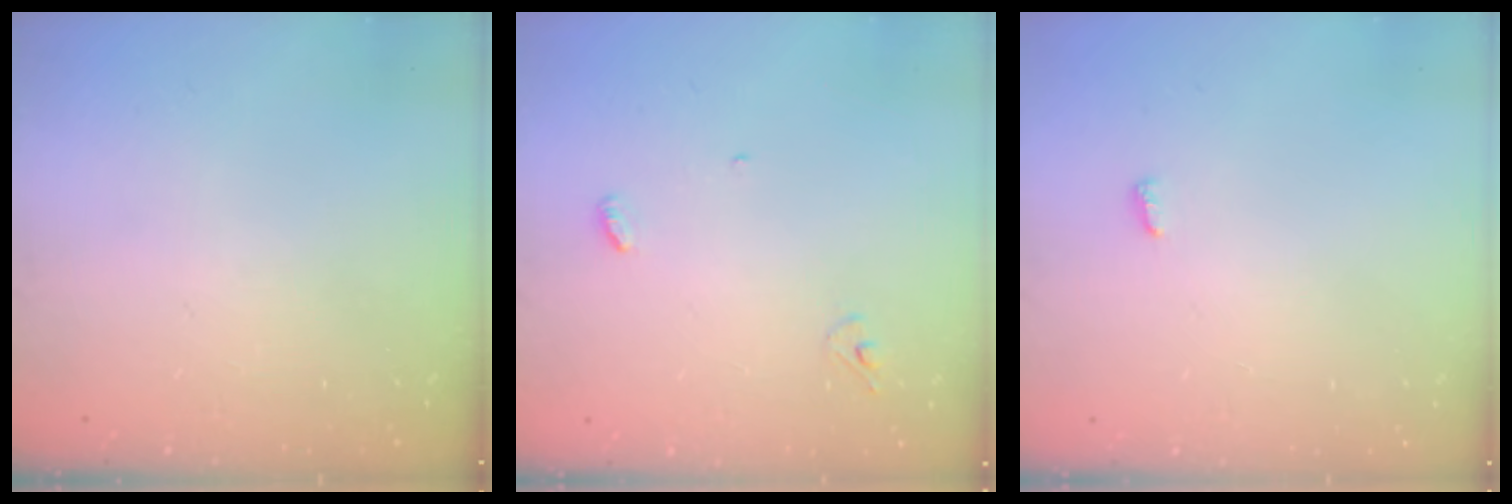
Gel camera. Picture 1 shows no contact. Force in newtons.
{"total": 3.5, "press": 3.5, "slide": 0.3}
{"total": 2.8, "press": 2.8, "slide": 0.5}